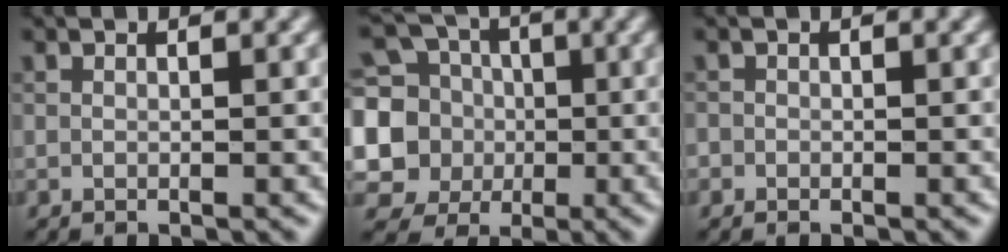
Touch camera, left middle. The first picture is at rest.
{"total": 8.2, "force": [0.3, 7.6, 3.3], "torque": [-0.078, 0.007, -0.024]}
{"total": 0.6, "force": [-0.2, 0.6, -0.1], "torque": [0.006, -0.004, -0.004]}